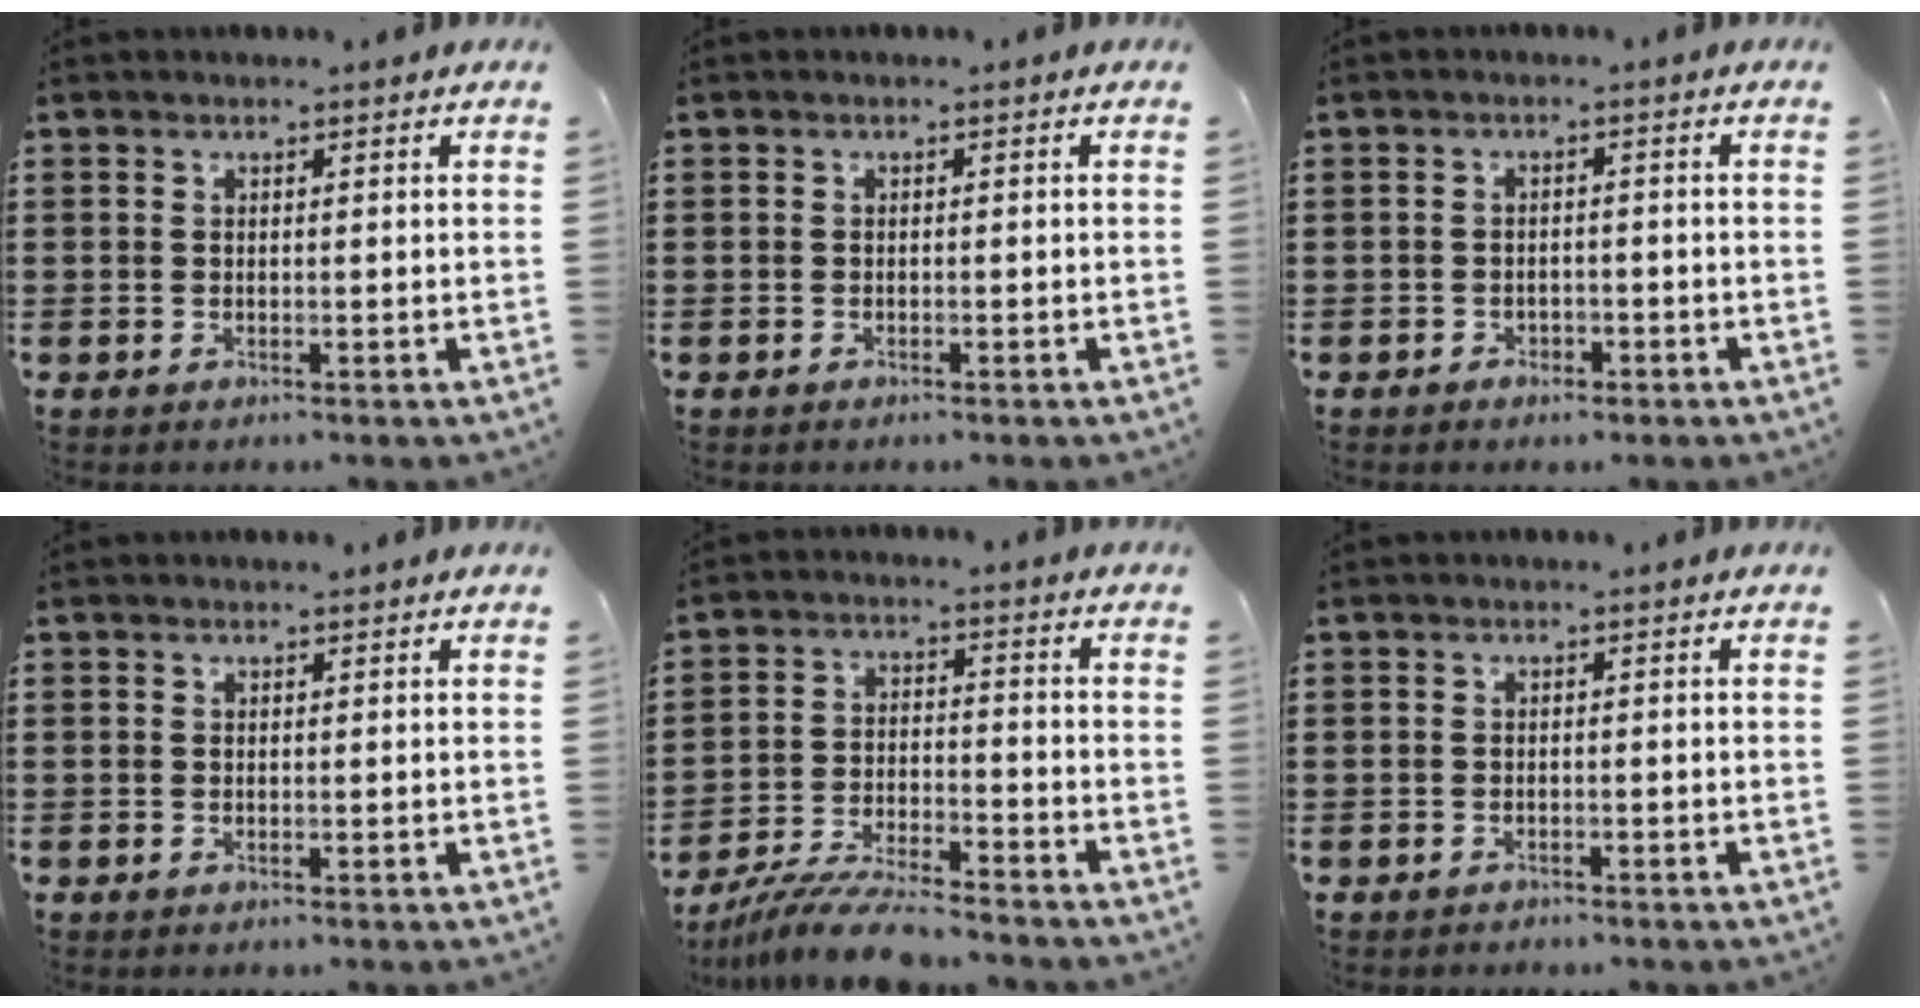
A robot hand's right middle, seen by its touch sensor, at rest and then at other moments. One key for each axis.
{"total": 0.6, "fx": -0.5, "fy": 0.0, "fz": 0.1, "tx": -0.006, "ty": -0.003, "tz": -0.010}
{"total": 1.5, "fx": -1.4, "fy": 0.6, "fz": 0.1, "tx": -0.010, "ty": -0.001, "tz": -0.030}
{"total": 0.0}
{"total": 8.3, "fx": -7.9, "fy": 0.5, "fz": 2.6, "tx": -0.052, "ty": 0.004, "tz": -0.150}
{"total": 0.9, "fx": -0.9, "fy": 0.3, "fz": -0.1, "tx": -0.001, "ty": 0.001, "tz": -0.019}